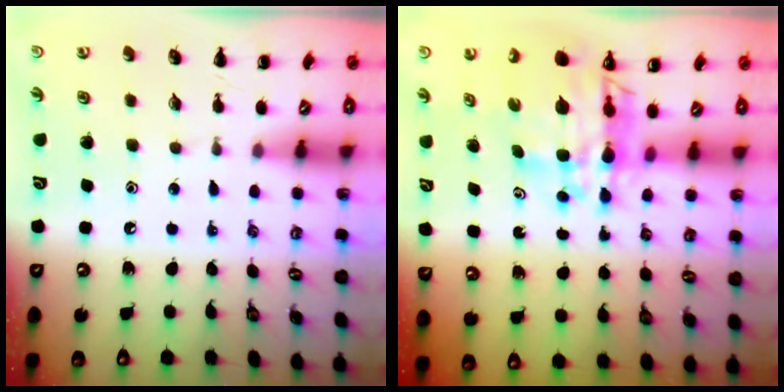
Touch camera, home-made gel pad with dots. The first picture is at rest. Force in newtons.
{"total": 11.0, "press": 10.5, "slide": 3.4}